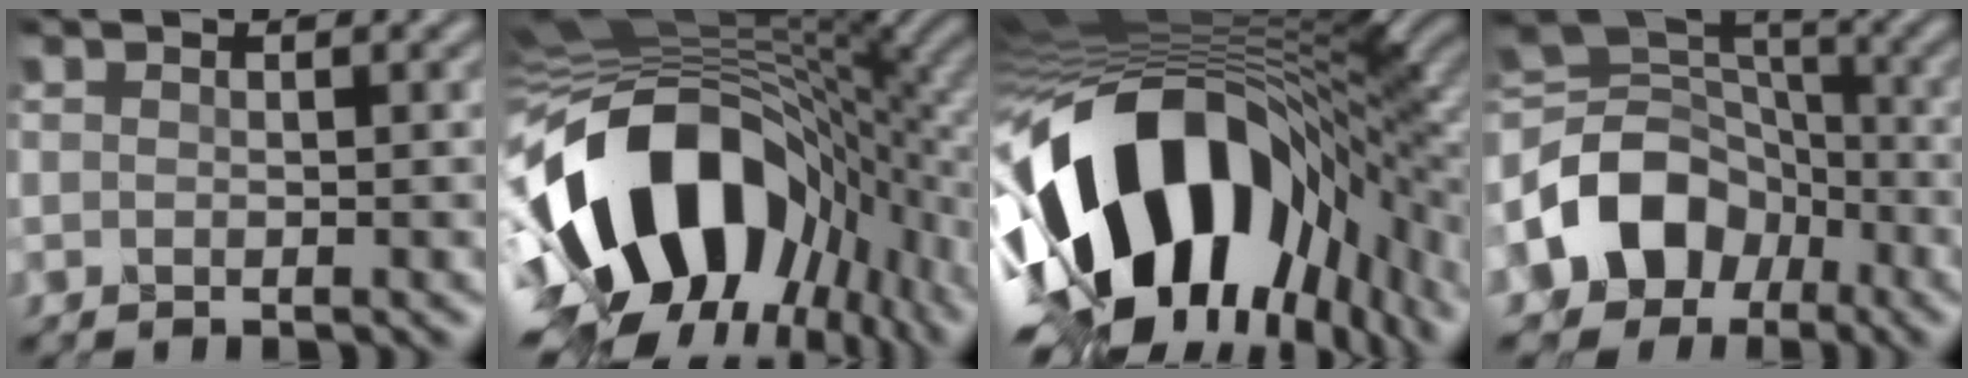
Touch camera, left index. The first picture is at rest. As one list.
[{"total": 16.8, "force": [-4.9, 9.8, 12.8], "torque": [-0.222, 0.011, -0.092]}, {"total": 18.4, "force": [-5.4, 10.0, 14.4], "torque": [-0.272, -0.028, -0.077]}, {"total": 8.7, "force": [-3.3, 6.5, 4.6], "torque": [-0.086, 0.012, -0.067]}]